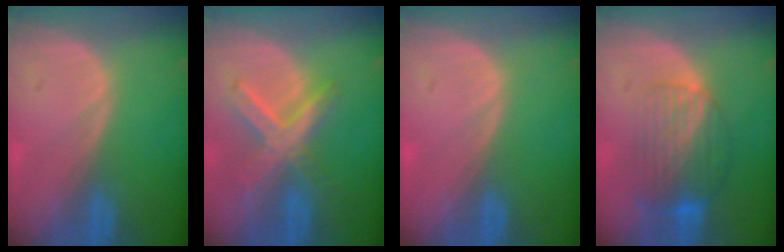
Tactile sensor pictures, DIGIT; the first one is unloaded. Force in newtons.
{"total": 7.6, "press": 6.5, "slide": 3.8}
{"total": 0.5, "press": 0.1, "slide": 0.5}
{"total": 8.4, "press": 7.2, "slide": 4.4}